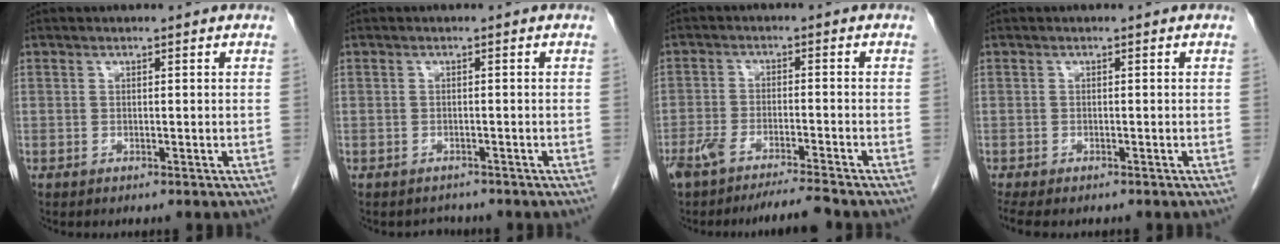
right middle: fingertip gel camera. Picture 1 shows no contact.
{"total": 1.7, "force": [-1.5, 0.8, -0.3], "torque": [-0.001, -0.002, -0.023]}
{"total": 7.5, "force": [-6.5, -0.3, 3.6], "torque": [-0.056, -0.012, -0.109]}
{"total": 5.5, "force": [-4.4, 2.0, 2.6], "torque": [-0.042, -0.009, -0.067]}